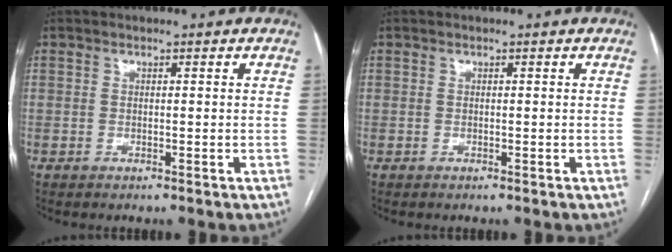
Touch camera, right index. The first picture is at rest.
{"total": 0.0}